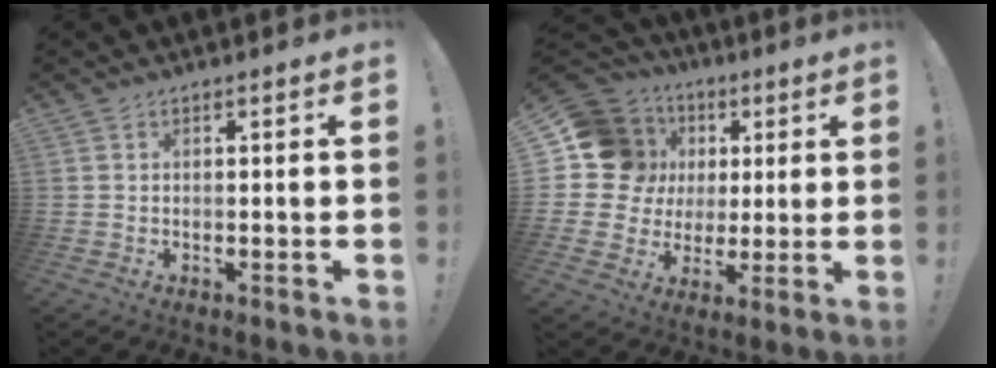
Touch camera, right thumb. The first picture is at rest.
{"total": 16.5, "force": [4.2, 14.6, 6.5], "torque": [-0.094, -0.014, 0.109]}